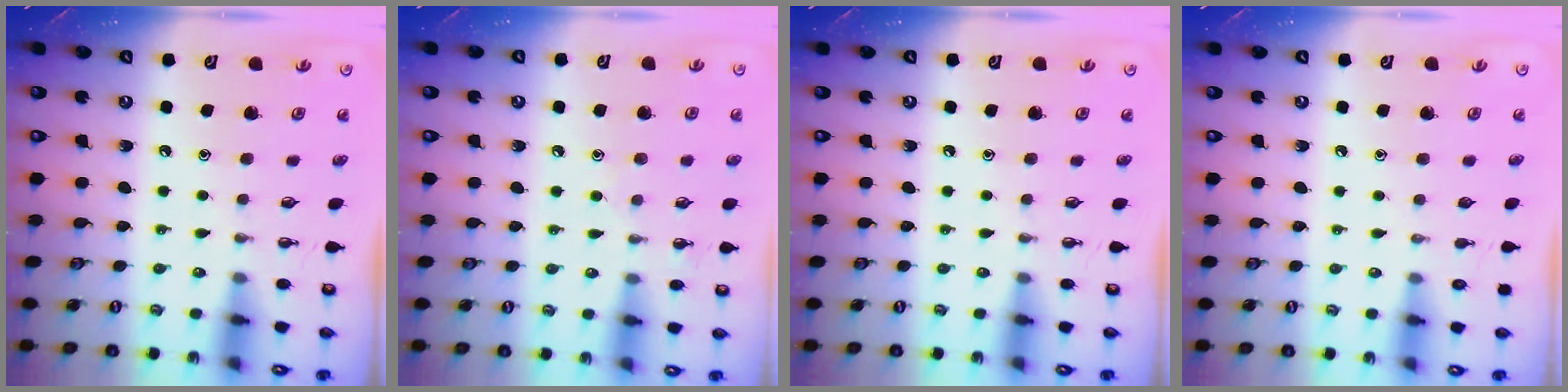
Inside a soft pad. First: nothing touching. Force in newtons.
{"total": 4.4, "press": 4.4, "slide": 0.5}
{"total": 0.0}
{"total": 0.0}